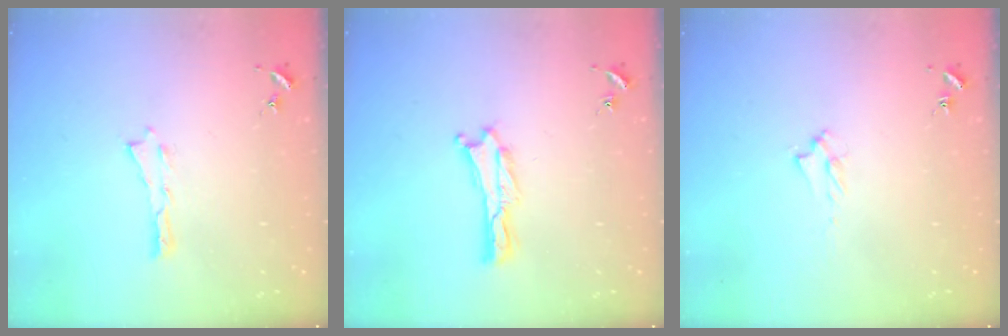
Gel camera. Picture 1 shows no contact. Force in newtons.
{"total": 0.0}
{"total": 1.7, "press": 1.6, "slide": 0.3}